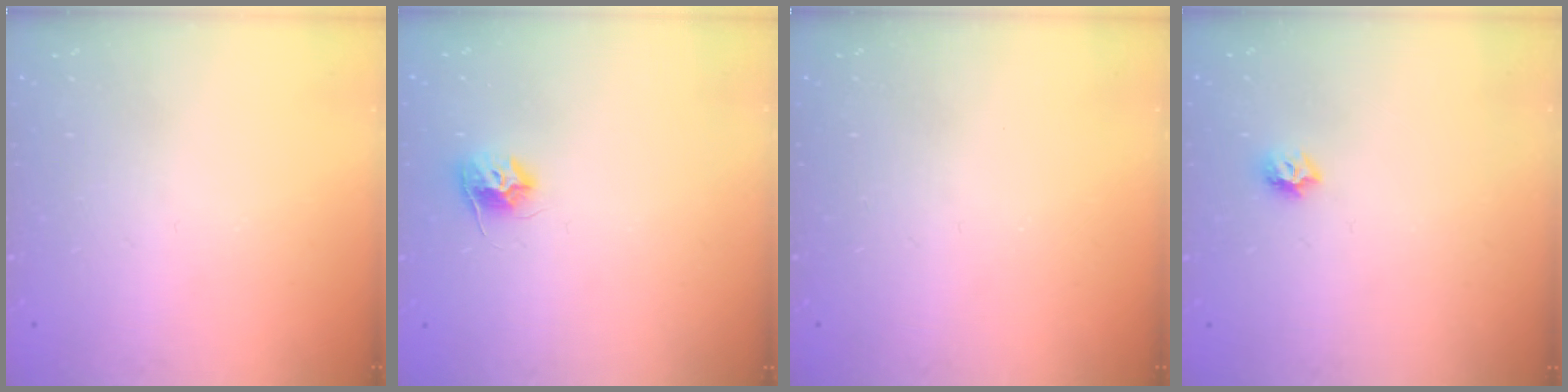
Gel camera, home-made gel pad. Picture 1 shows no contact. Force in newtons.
{"total": 8.3, "press": 8.2, "slide": 0.6}
{"total": 0.0}
{"total": 5.8, "press": 5.8, "slide": 0.7}